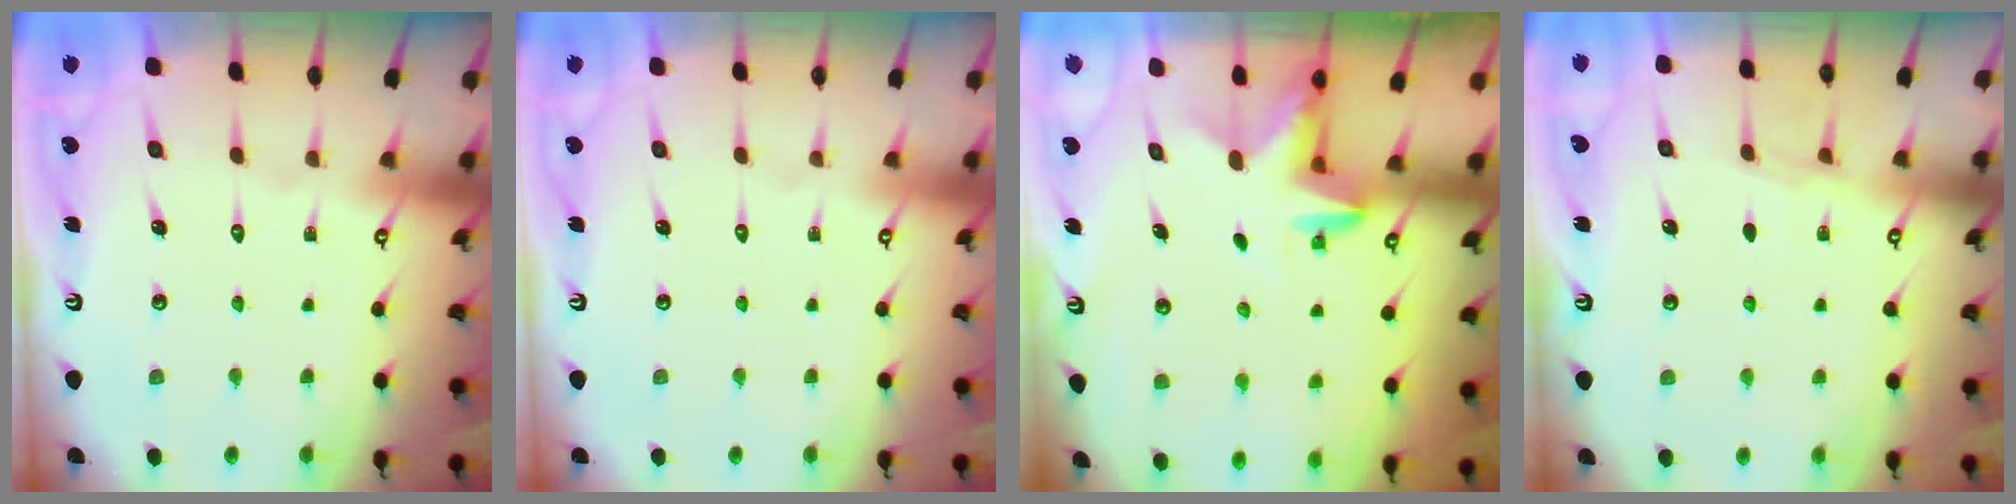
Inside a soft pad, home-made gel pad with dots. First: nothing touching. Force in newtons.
{"total": 0.0}
{"total": 3.2, "press": 3.2, "slide": 0.1}
{"total": 4.2, "press": 4.2, "slide": 0.6}